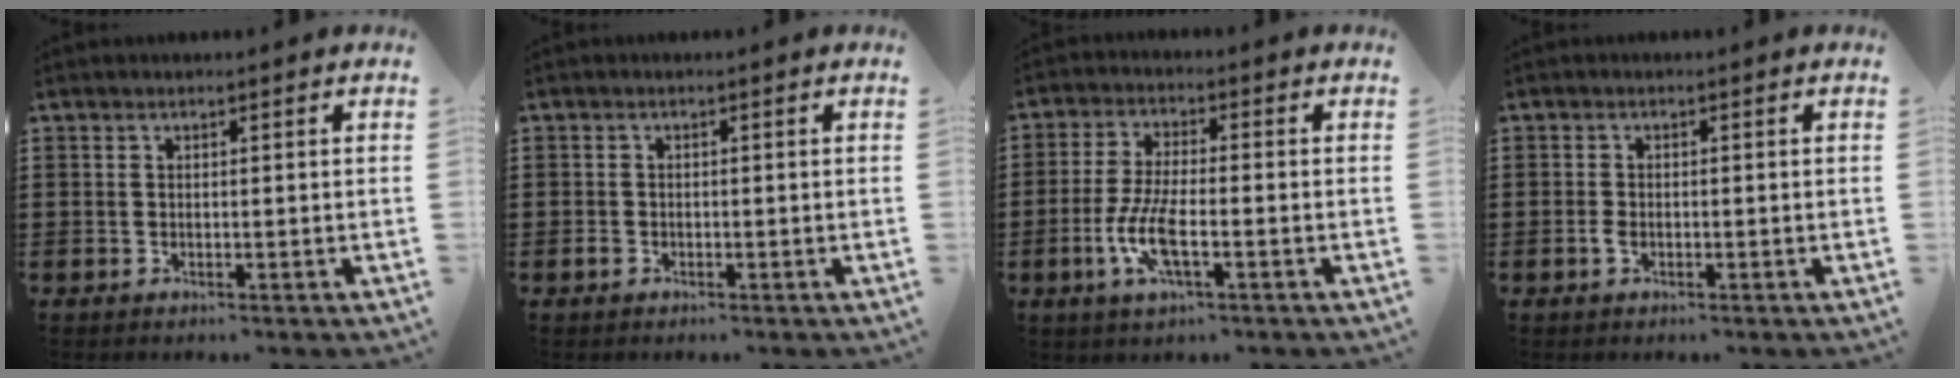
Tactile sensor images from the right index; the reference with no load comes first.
{"total": 1.1, "force": [-0.6, 0.7, 0.5], "torque": [-0.010, 0.000, -0.012]}
{"total": 7.2, "force": [-2.6, 2.2, 6.4], "torque": [-0.147, -0.015, -0.052]}
{"total": 1.5, "force": [-0.8, 0.8, 1.0], "torque": [-0.029, -0.005, -0.016]}